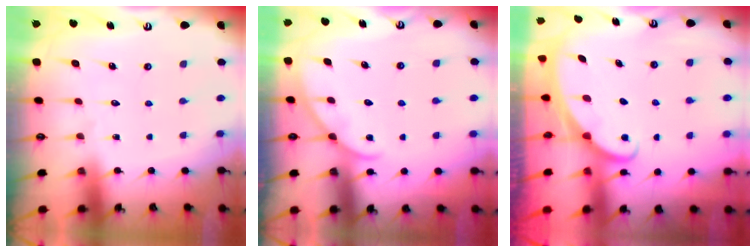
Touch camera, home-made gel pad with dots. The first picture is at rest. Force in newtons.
{"total": 4.1, "press": 4.0, "slide": 0.4}
{"total": 1.6, "press": 1.6, "slide": 0.1}